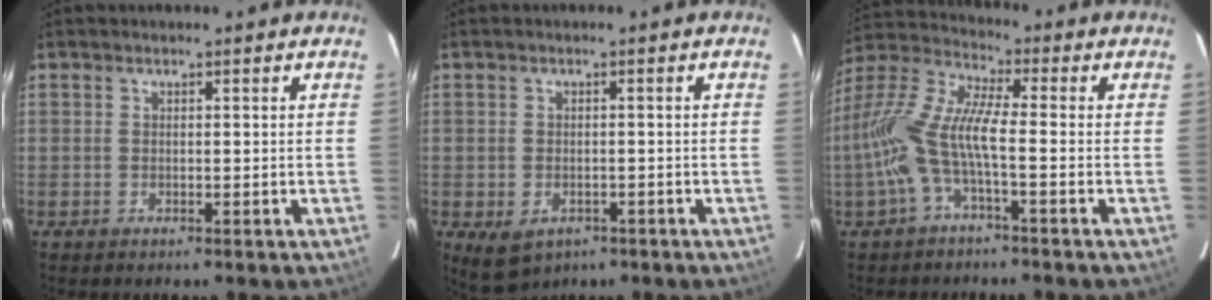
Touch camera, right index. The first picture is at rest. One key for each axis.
{"total": 5.3, "fx": -2.3, "fy": 3.9, "fz": 2.8, "tx": -0.057, "ty": -0.011, "tz": -0.021}
{"total": 11.9, "fx": -2.9, "fy": 2.3, "fz": 11.3, "tx": -0.237, "ty": 0.004, "tz": -0.059}